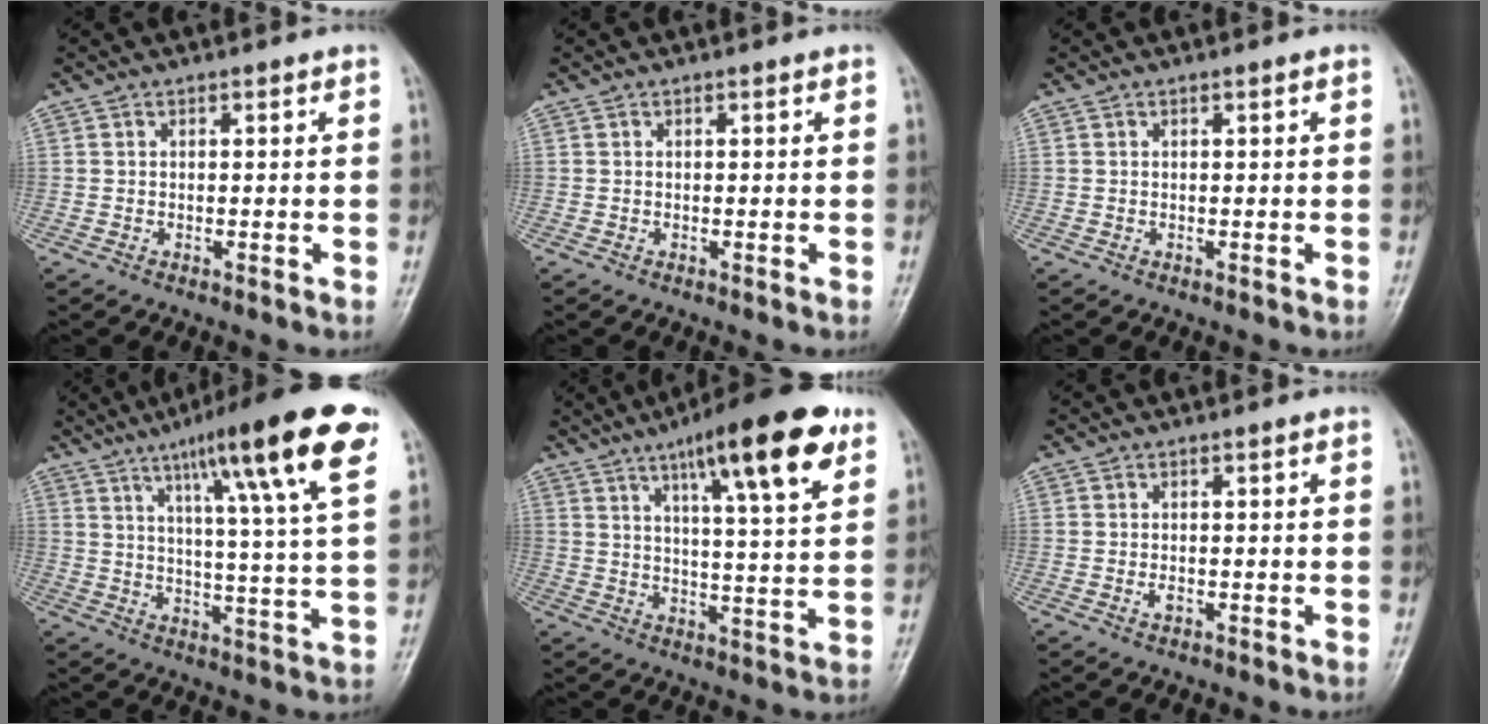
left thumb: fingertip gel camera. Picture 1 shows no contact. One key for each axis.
{"total": 0.0}
{"total": 0.0}
{"total": 19.7, "fx": 10.5, "fy": 1.9, "fz": 16.6, "tx": -0.235, "ty": -0.028, "tz": 0.151}
{"total": 17.4, "fx": 9.5, "fy": 3.6, "fz": 14.2, "tx": -0.197, "ty": -0.029, "tz": 0.141}
{"total": 1.2, "fx": -0.3, "fy": 0.6, "fz": 1.0, "tx": -0.019, "ty": 0.004, "tz": -0.004}